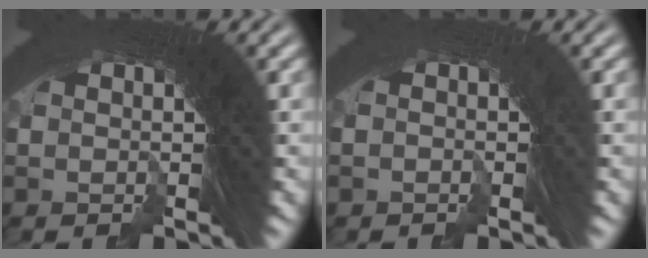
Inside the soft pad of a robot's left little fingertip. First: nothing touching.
{"total": 2.6, "force": [-1.3, -0.9, -2.0], "torque": [0.030, -0.009, -0.017]}